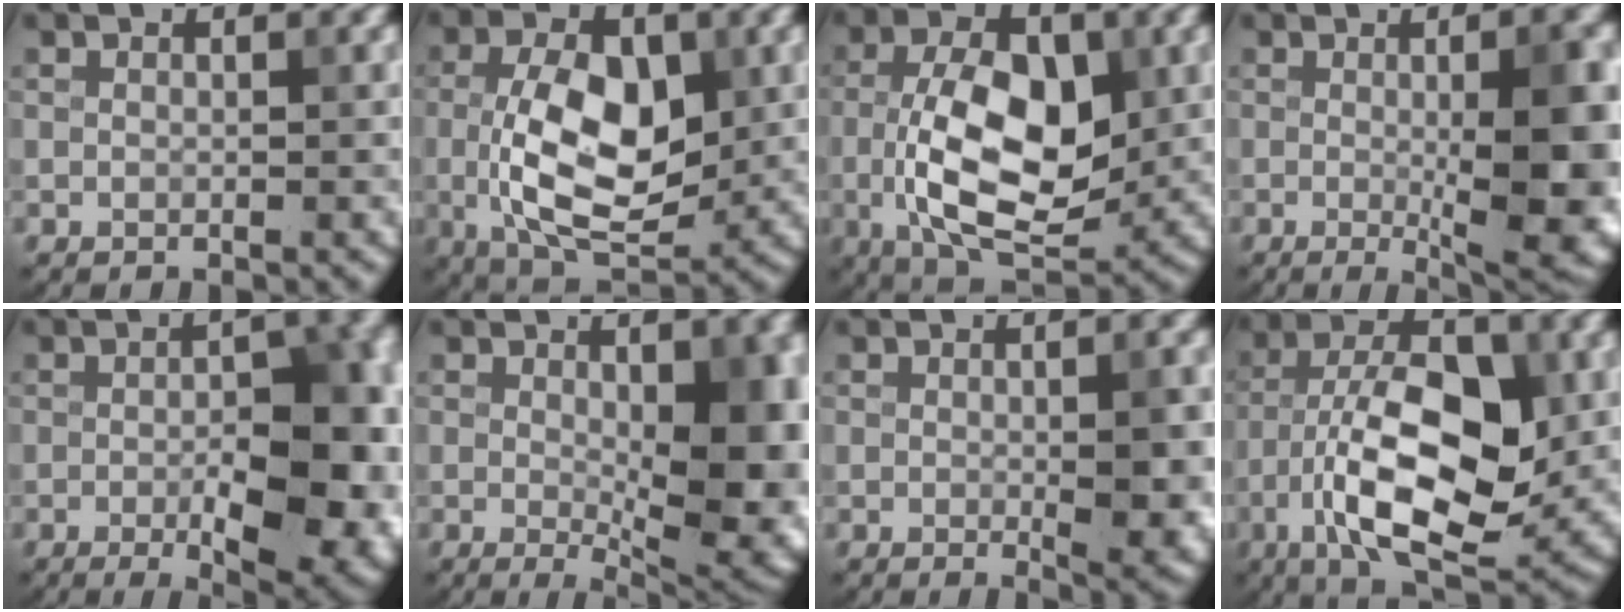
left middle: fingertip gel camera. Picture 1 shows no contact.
{"total": 9.8, "force": [-0.4, 5.3, 8.2], "torque": [-0.151, -0.003, -0.009]}
{"total": 10.6, "force": [-0.9, 5.8, 8.9], "torque": [-0.165, -0.007, -0.016]}
{"total": 11.2, "force": [-0.6, 3.2, 10.7], "torque": [-0.125, -0.015, -0.001]}
{"total": 12.4, "force": [-2.3, 5.2, 11.0], "torque": [-0.129, -0.011, -0.021]}
{"total": 10.2, "force": [-0.4, 4.0, 9.4], "torque": [-0.110, -0.011, 0.001]}
{"total": 5.1, "force": [-0.4, 1.2, 5.0], "torque": [-0.071, -0.007, -0.001]}
{"total": 12.0, "force": [-3.2, 5.6, 10.2], "torque": [-0.172, 0.007, -0.060]}